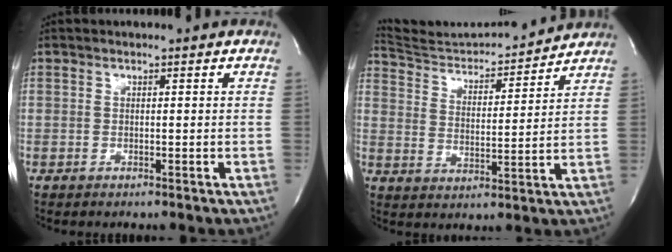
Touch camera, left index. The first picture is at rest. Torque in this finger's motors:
{"motor_torque": [0.86, -1.01, -0.20, 0.00]}